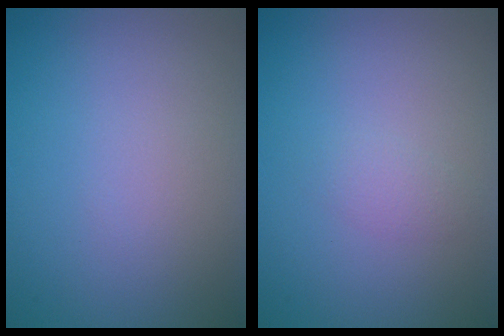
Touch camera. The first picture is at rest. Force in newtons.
{"total": 1.2, "press": 1.2, "slide": 0.0}